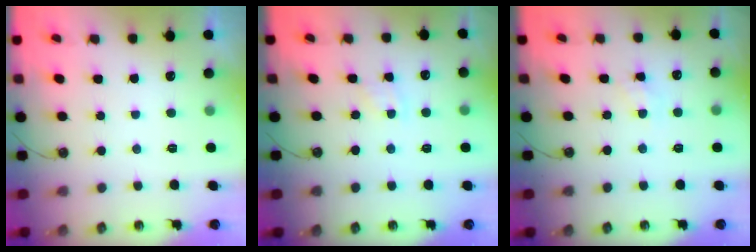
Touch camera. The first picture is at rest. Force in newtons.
{"total": 3.5, "press": 3.4, "slide": 0.5}
{"total": 5.5, "press": 5.4, "slide": 0.7}